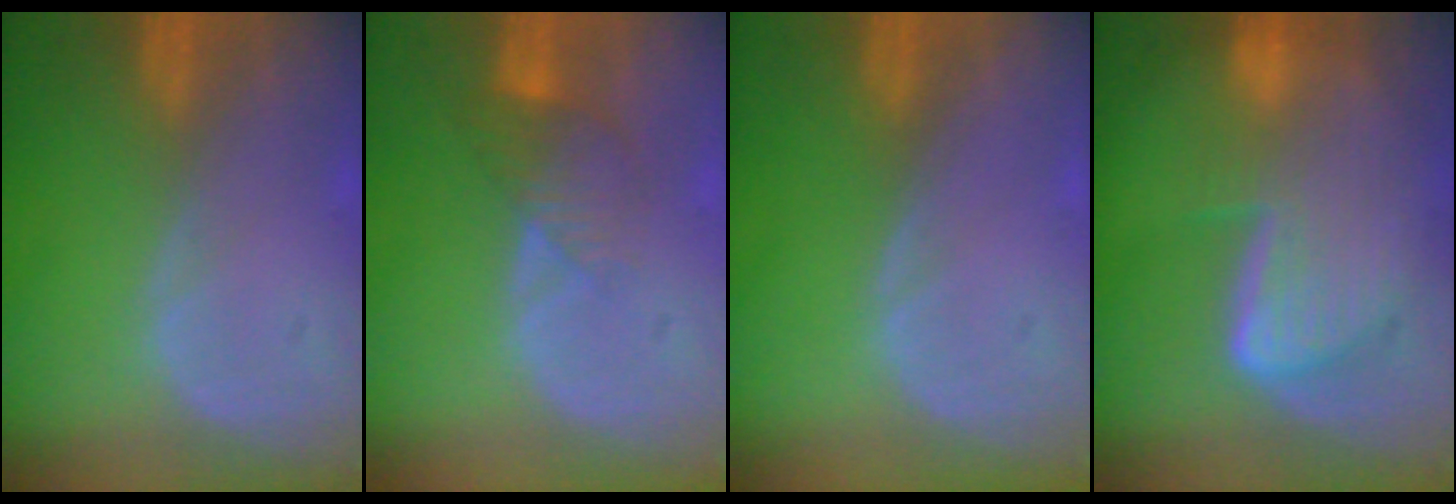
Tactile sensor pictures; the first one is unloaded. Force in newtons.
{"total": 4.4, "press": 3.8, "slide": 2.2}
{"total": 0.0}
{"total": 9.2, "press": 8.0, "slide": 4.5}